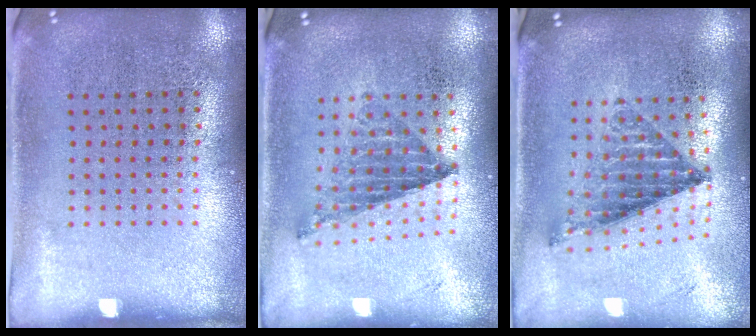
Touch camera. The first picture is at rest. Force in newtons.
{"total": 0.5, "press": 0.5, "slide": 0.1}
{"total": 0.9, "press": 0.9, "slide": 0.3}